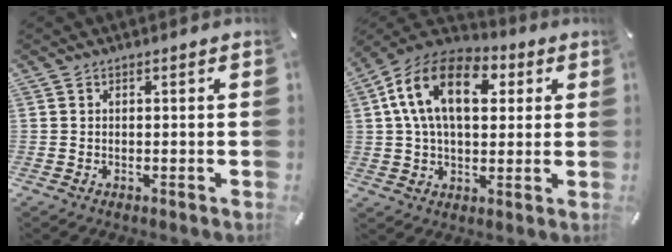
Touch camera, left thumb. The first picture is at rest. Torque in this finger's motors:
{"motor_torque": [0.63, 1.66, 1.55, -1.22, 0.72]}